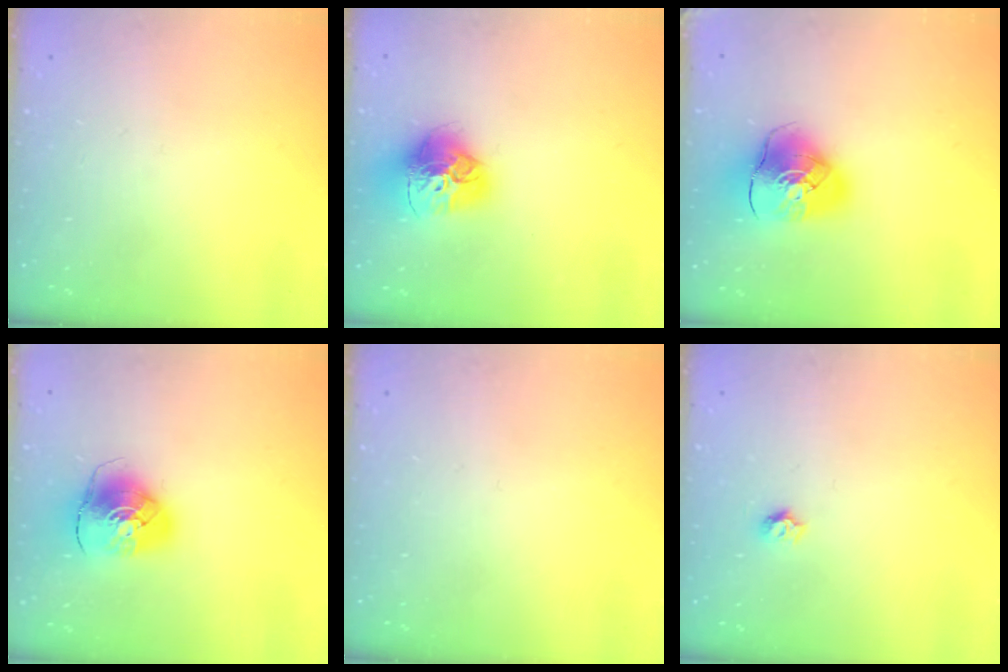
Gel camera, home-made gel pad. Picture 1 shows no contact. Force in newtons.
{"total": 16.9, "press": 16.8, "slide": 1.7}
{"total": 12.7, "press": 12.5, "slide": 1.8}
{"total": 9.7, "press": 9.6, "slide": 1.4}
{"total": 0.0}
{"total": 5.1, "press": 5.1, "slide": 0.4}